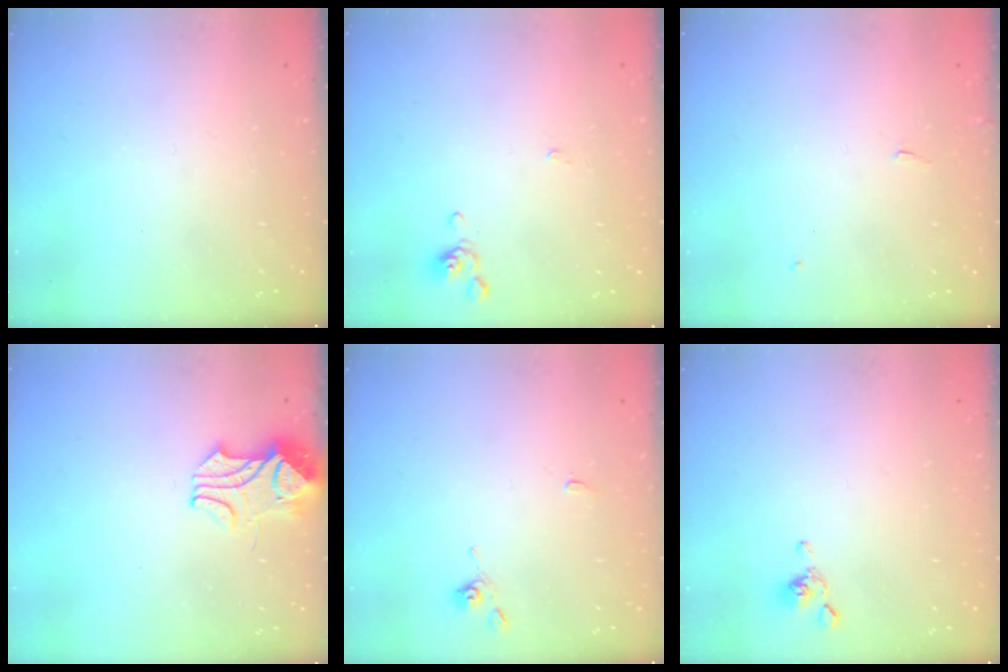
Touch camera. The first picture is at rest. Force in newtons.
{"total": 0.0}
{"total": 1.6, "press": 1.6, "slide": 0.3}
{"total": 2.6, "press": 2.4, "slide": 1.0}
{"total": 0.0}
{"total": 2.3, "press": 2.3, "slide": 0.6}